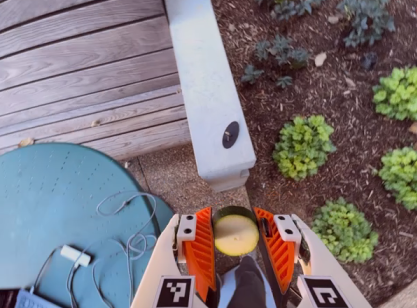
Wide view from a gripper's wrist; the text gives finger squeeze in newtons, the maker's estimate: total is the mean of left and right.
{"total": 13.6, "left": 13.4, "right": 13.9}